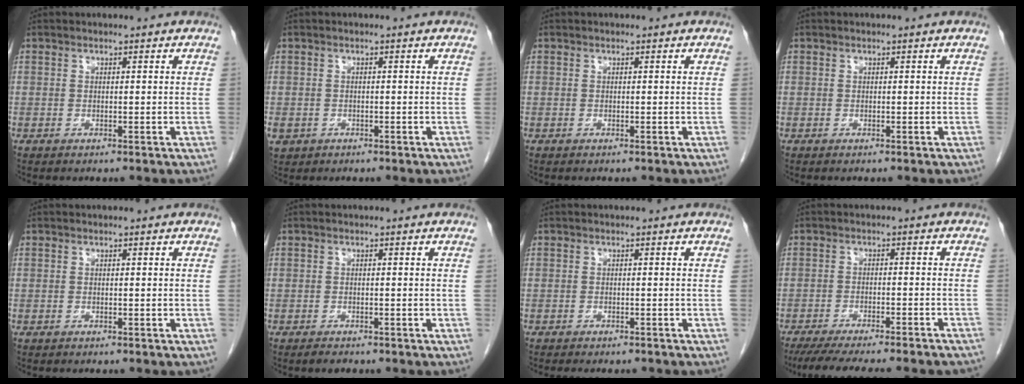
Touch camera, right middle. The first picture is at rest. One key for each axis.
{"total": 3.0, "fx": -1.5, "fy": 2.5, "fz": 0.8, "tx": -0.015, "ty": -0.001, "tz": -0.019}
{"total": 0.0}
{"total": 0.0}
{"total": 0.0}
{"total": 1.3, "fx": -1.1, "fy": 0.6, "fz": 0.5, "tx": -0.013, "ty": -0.002, "tz": -0.013}
{"total": 5.8, "fx": -5.1, "fy": 1.6, "fz": 2.2, "tx": -0.021, "ty": -0.004, "tz": -0.063}
{"total": 18.9, "fx": -16.8, "fy": 1.3, "fz": 8.5, "tx": -0.112, "ty": -0.030, "tz": -0.220}